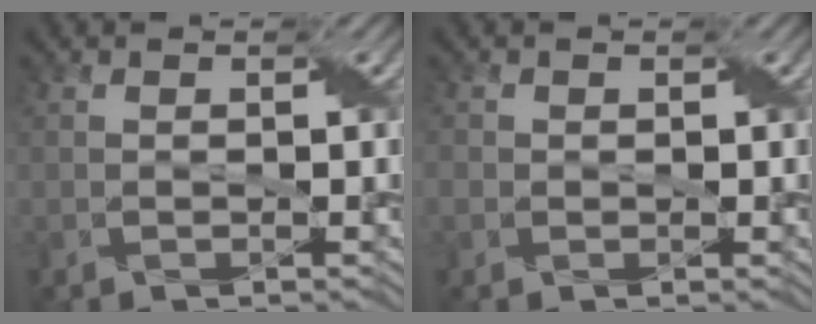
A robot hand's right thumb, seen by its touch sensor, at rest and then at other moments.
{"total": 1.4, "force": [-0.1, 1.4, 0.5], "torque": [-0.010, -0.006, -0.002]}